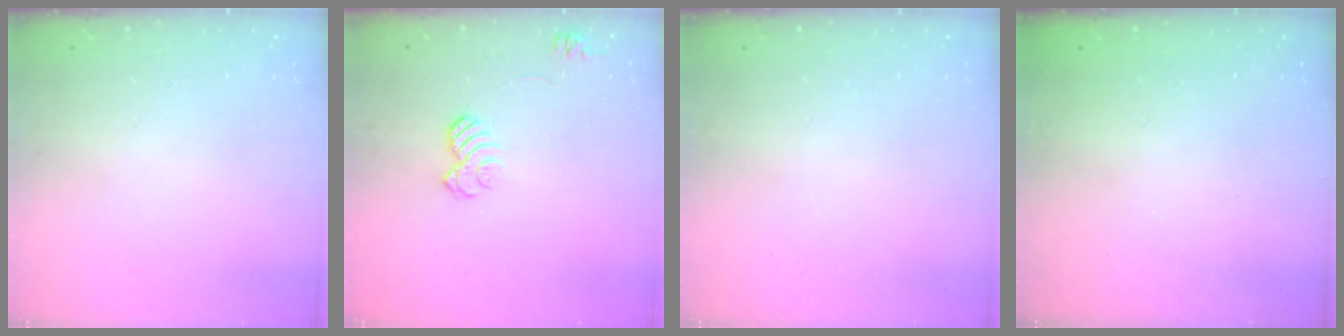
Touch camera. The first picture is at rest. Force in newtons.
{"total": 7.9, "press": 7.9, "slide": 0.4}
{"total": 0.0}
{"total": 2.4, "press": 2.3, "slide": 0.7}